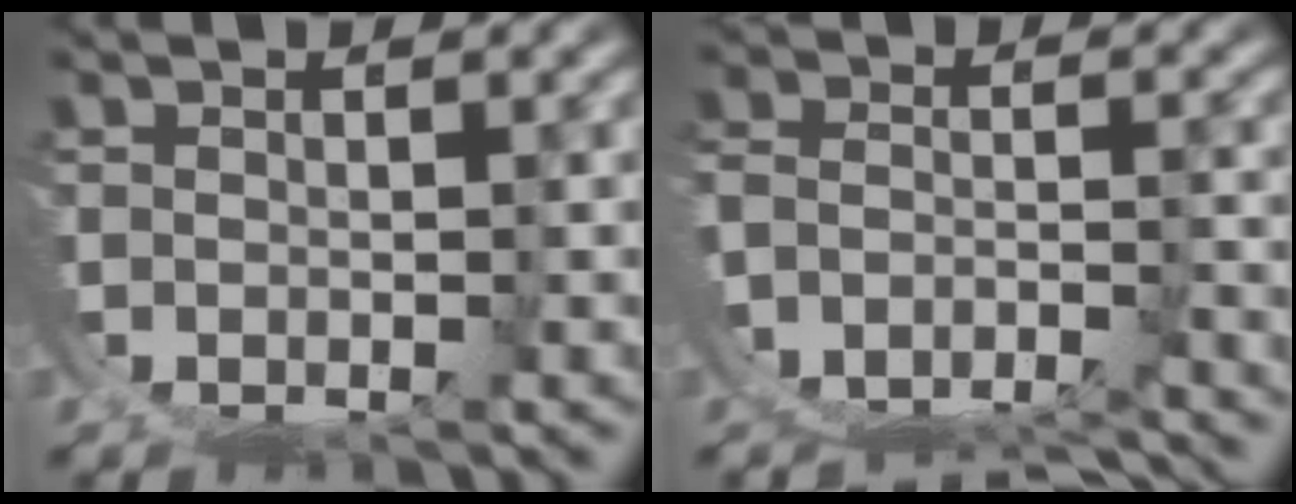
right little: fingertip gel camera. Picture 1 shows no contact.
{"total": 9.7, "force": [-7.9, 4.4, 3.4], "torque": [-0.066, -0.038, -0.112]}